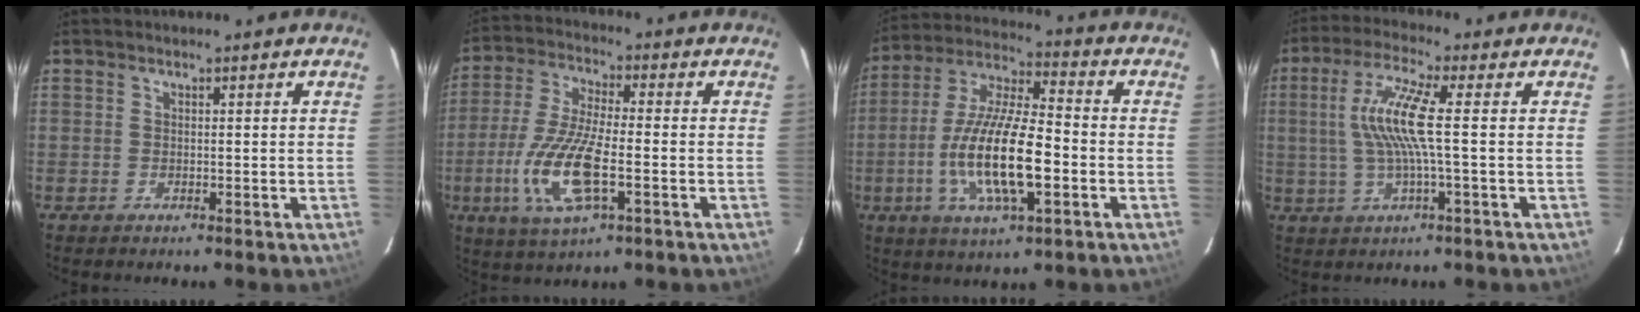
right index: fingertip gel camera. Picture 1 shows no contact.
{"total": 13.6, "force": [-3.9, 4.1, 12.4], "torque": [-0.265, -0.012, -0.075]}
{"total": 16.4, "force": [-4.2, 4.5, 15.2], "torque": [-0.305, -0.007, -0.080]}
{"total": 9.4, "force": [1.0, 0.0, 9.4], "torque": [-0.186, 0.000, 0.022]}